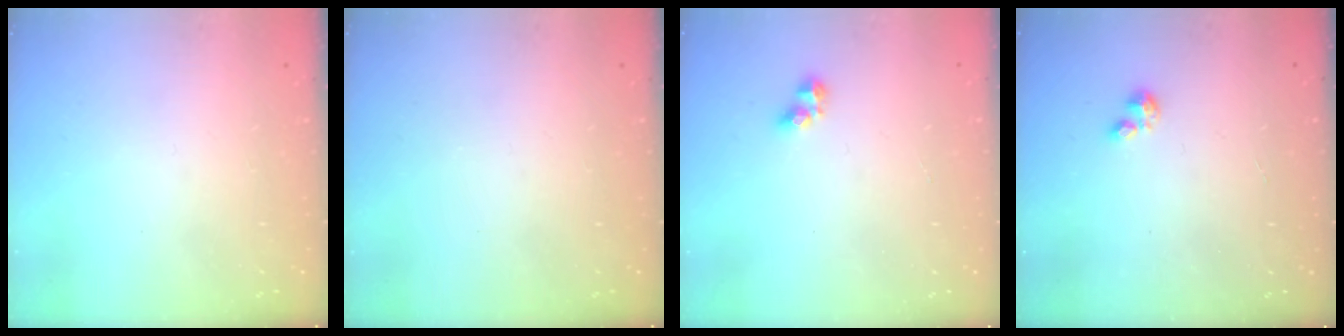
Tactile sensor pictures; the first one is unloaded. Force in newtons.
{"total": 0.0}
{"total": 3.4, "press": 3.2, "slide": 1.2}
{"total": 0.7, "press": 0.6, "slide": 0.2}